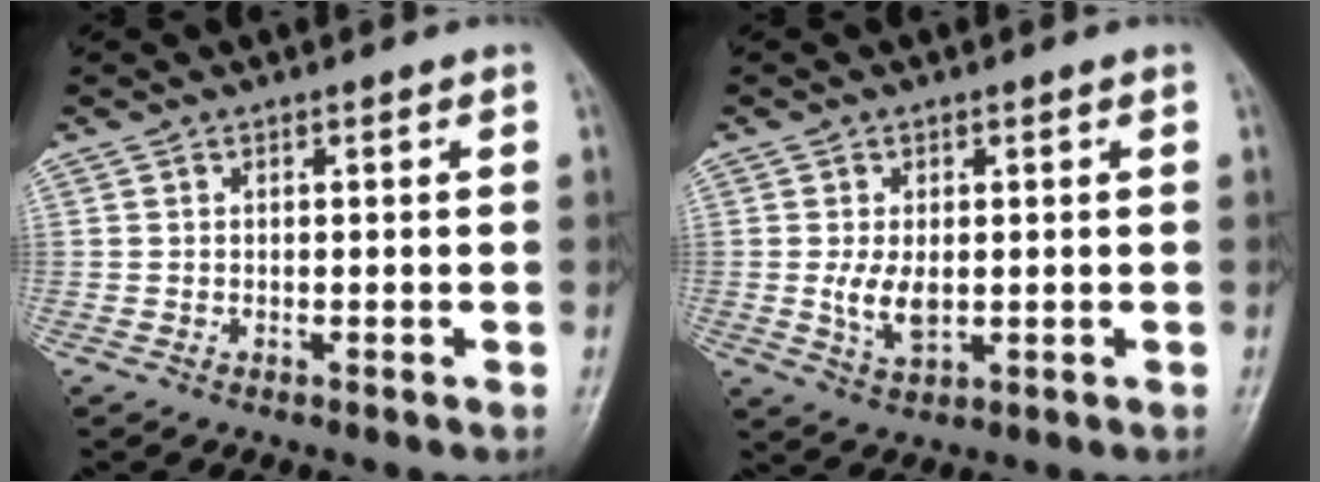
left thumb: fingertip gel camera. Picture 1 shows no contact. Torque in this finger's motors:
{"motor_torque": [-0.08, 0.41, 0.63, 0.10, 0.10]}